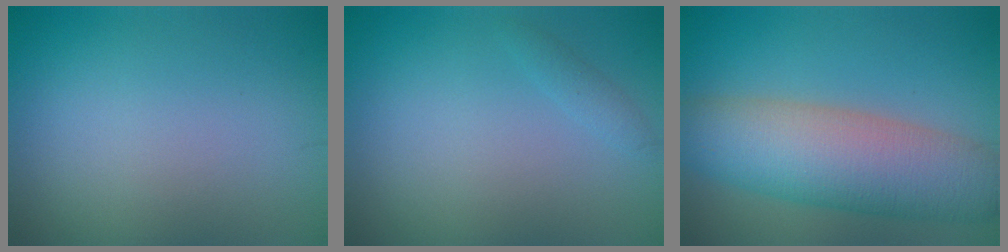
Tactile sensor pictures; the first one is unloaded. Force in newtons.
{"total": 0.8, "press": 0.8, "slide": 0.0}
{"total": 9.1, "press": 9.1, "slide": 0.2}